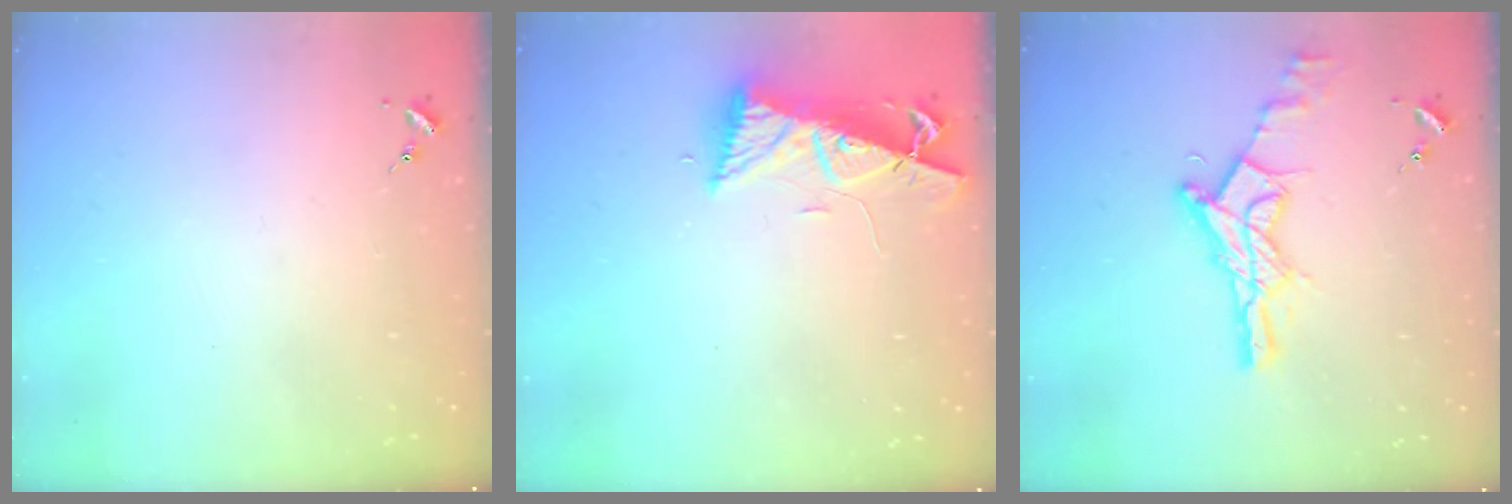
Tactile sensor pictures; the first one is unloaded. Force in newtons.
{"total": 8.5, "press": 8.4, "slide": 0.9}
{"total": 15.5, "press": 15.5, "slide": 1.2}